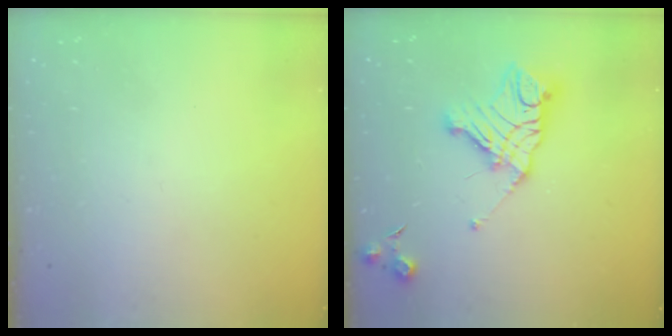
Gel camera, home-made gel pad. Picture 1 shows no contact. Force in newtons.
{"total": 14.9, "press": 14.8, "slide": 1.4}